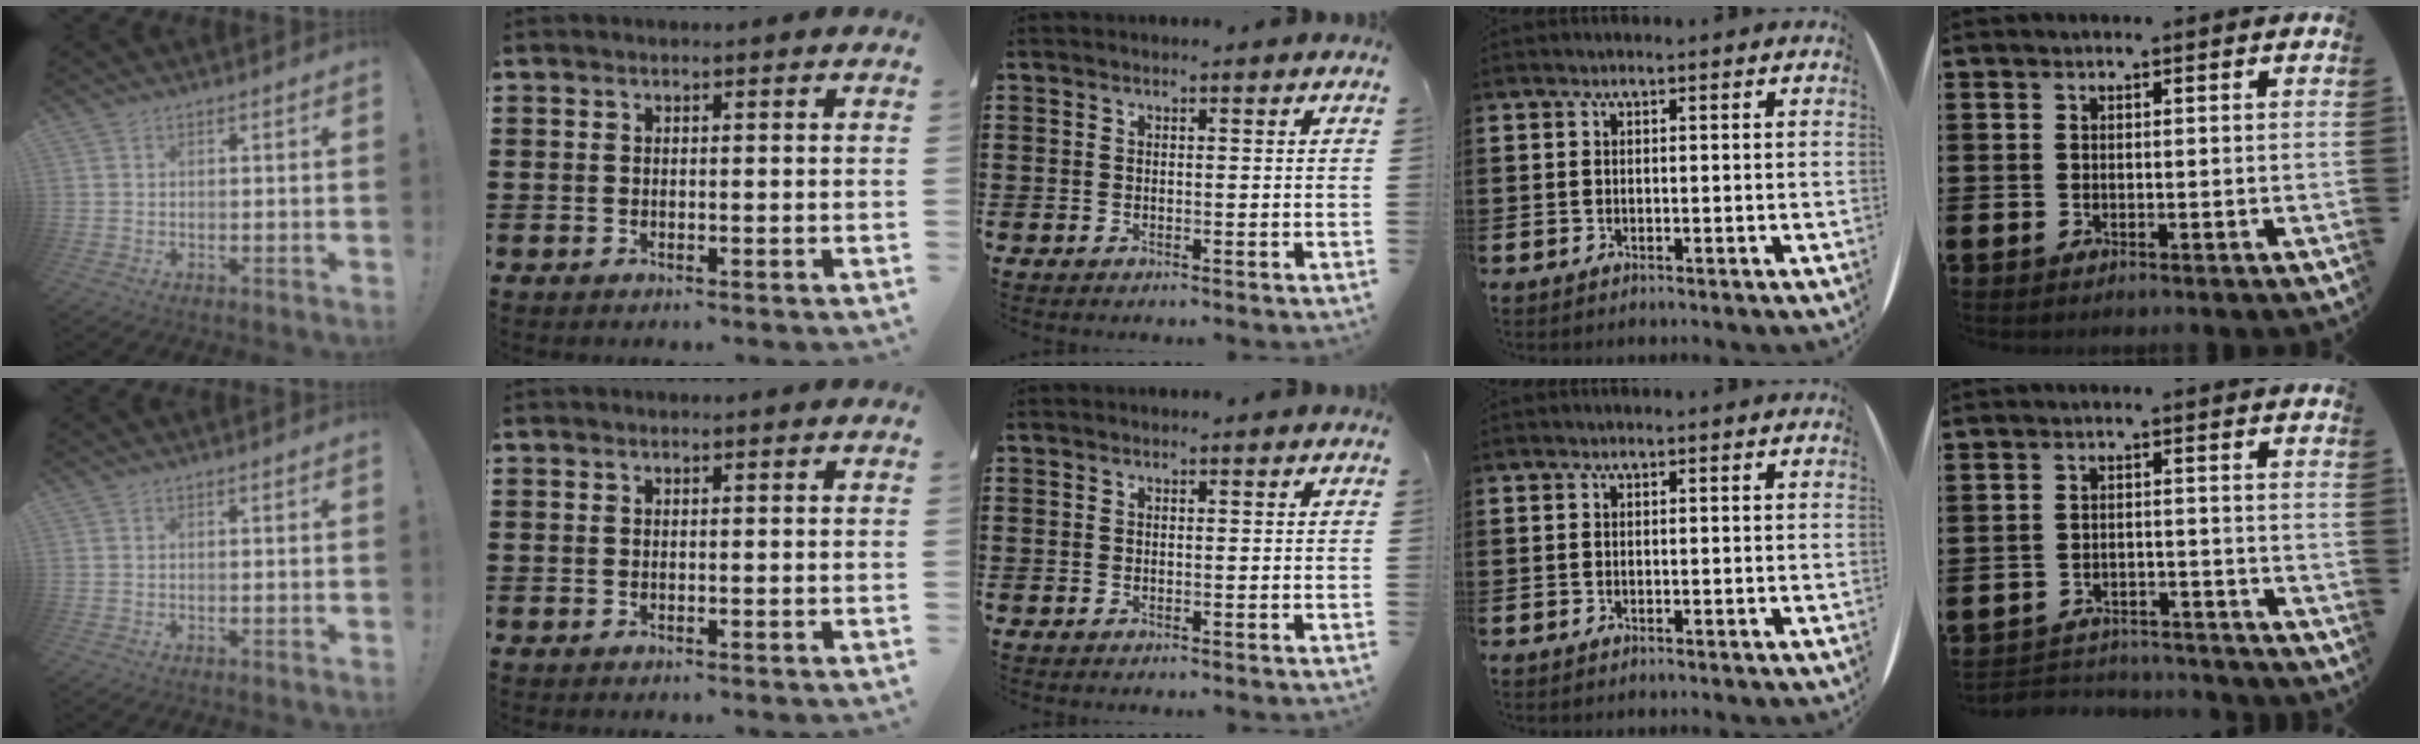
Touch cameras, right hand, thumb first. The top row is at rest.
{"little": {"total": 3.2, "force": [-3.2, 0.5, 0.0], "torque": [-0.006, 0.005, -0.068]}}